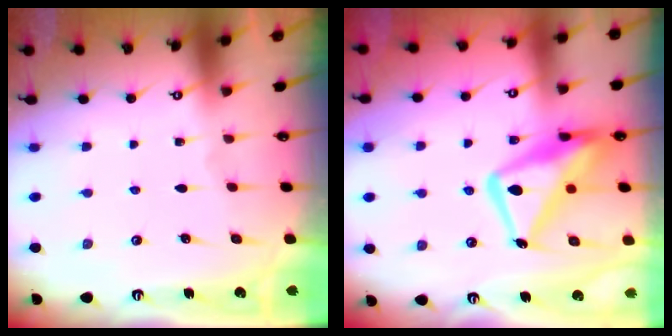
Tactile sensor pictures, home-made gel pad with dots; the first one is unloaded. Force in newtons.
{"total": 16.1, "press": 16.1, "slide": 1.6}